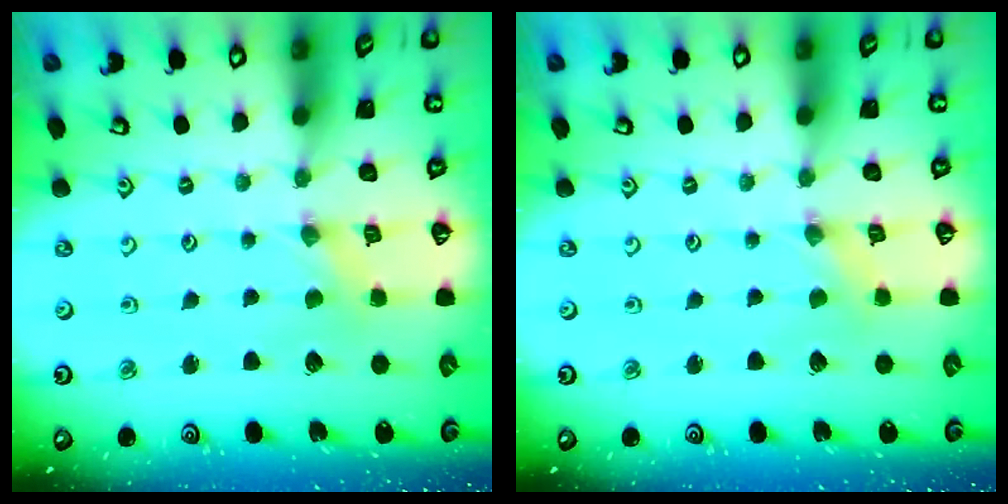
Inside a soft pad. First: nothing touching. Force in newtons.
{"total": 0.0}